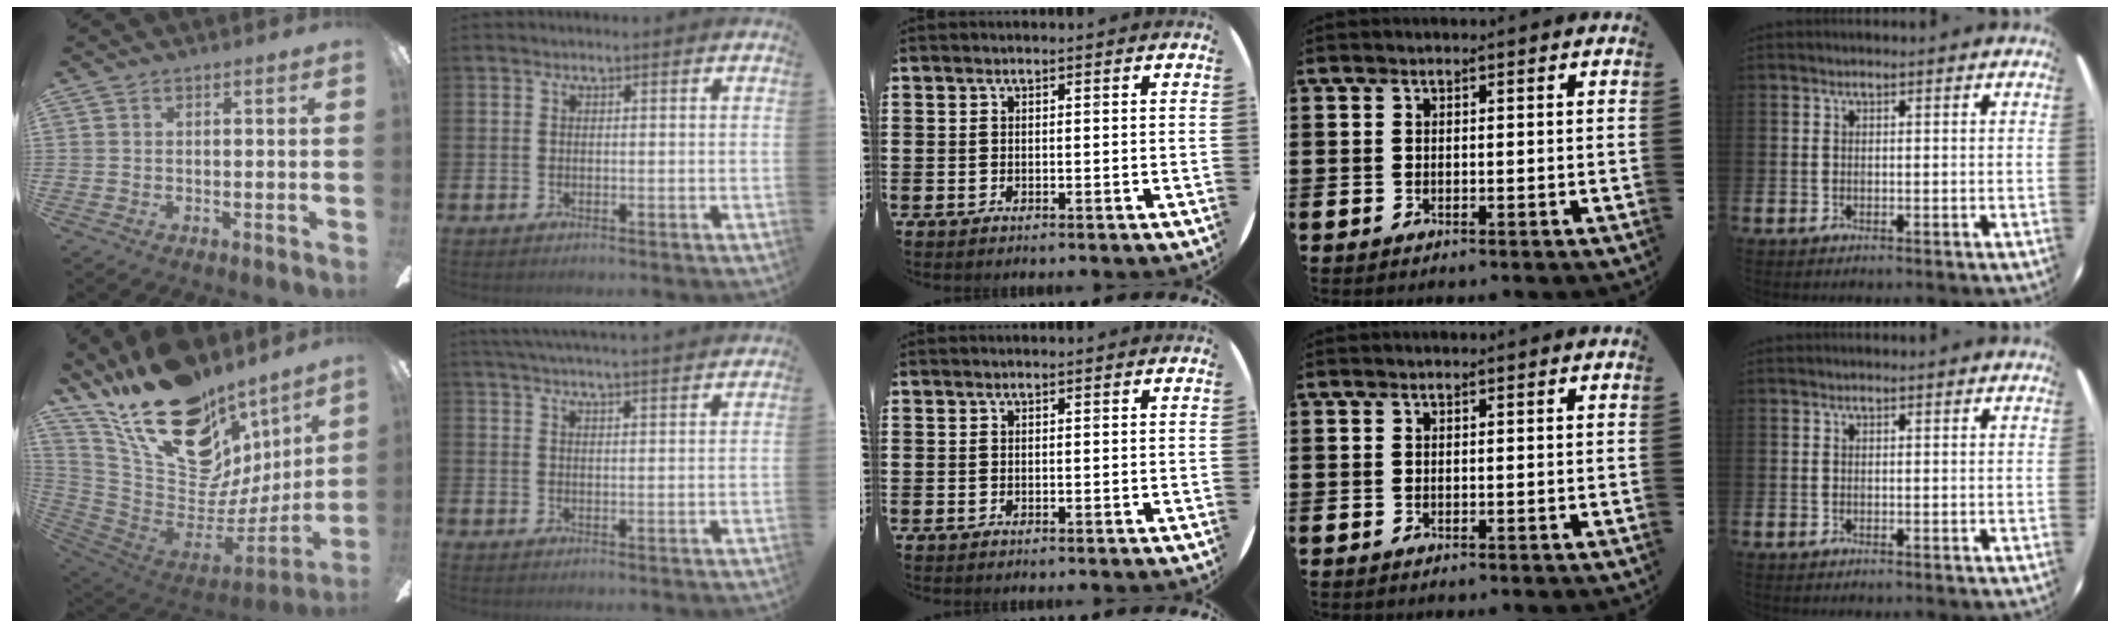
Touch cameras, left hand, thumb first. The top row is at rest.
{"thumb": {"total": 28.5, "force": [17.2, 15.5, 16.5], "torque": [-0.280, -0.115, 0.340]}, "index": {"total": 4.3, "force": [4.2, -0.6, 0.6], "torque": [-0.020, -0.017, 0.077]}}